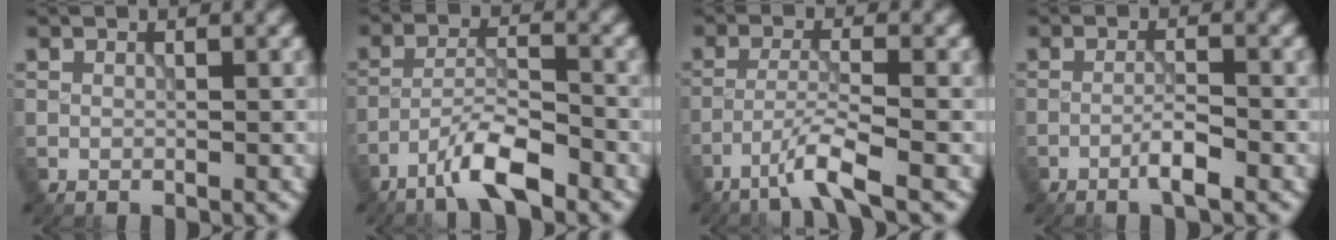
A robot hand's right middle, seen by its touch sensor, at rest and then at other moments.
{"total": 5.1, "force": [-3.7, 0.9, 3.4], "torque": [-0.064, 0.004, -0.078]}
{"total": 3.8, "force": [-2.5, 0.0, 2.9], "torque": [-0.054, 0.007, -0.062]}
{"total": 2.2, "force": [-1.3, 0.1, 1.8], "torque": [-0.031, 0.008, -0.026]}